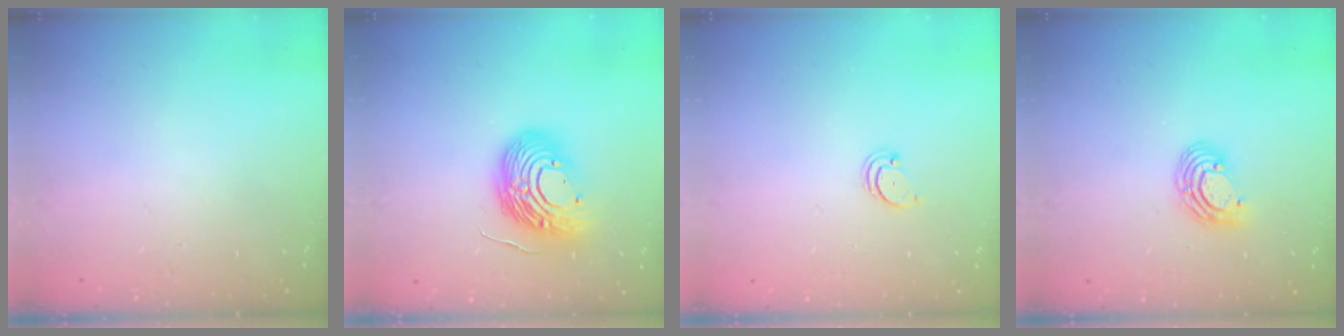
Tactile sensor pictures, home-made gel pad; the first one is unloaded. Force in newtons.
{"total": 14.0, "press": 13.8, "slide": 2.2}
{"total": 2.0, "press": 2.0, "slide": 0.2}
{"total": 7.0, "press": 6.9, "slide": 0.8}